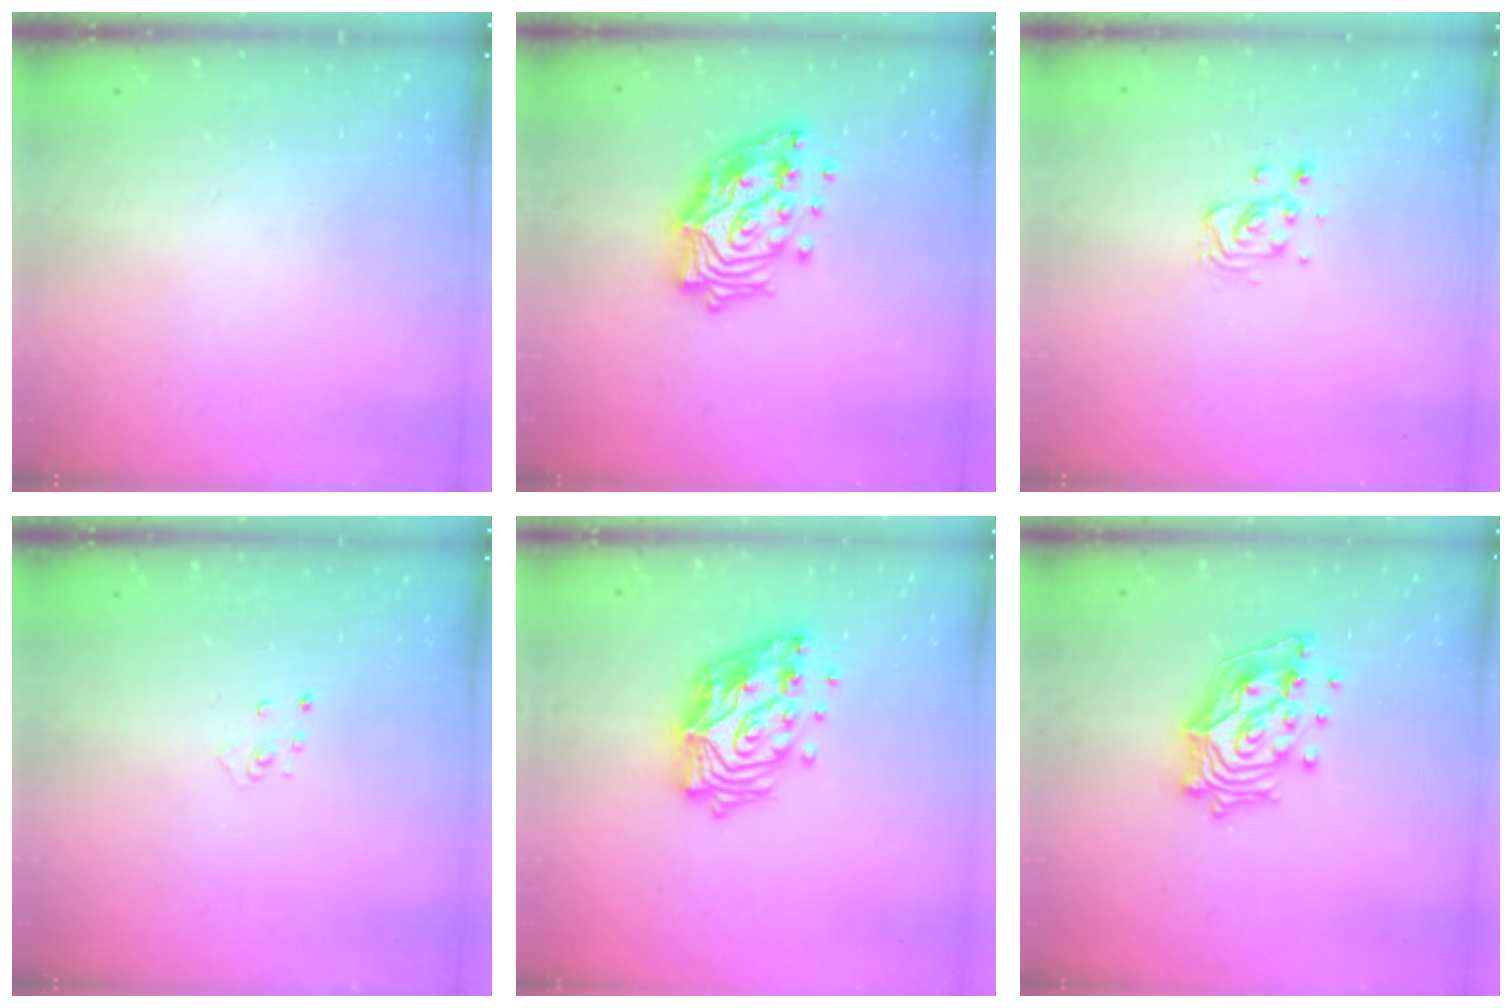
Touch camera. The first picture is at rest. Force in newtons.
{"total": 17.7, "press": 17.6, "slide": 2.0}
{"total": 7.3, "press": 7.1, "slide": 2.0}
{"total": 2.8, "press": 2.8, "slide": 0.3}
{"total": 16.1, "press": 16.0, "slide": 2.3}
{"total": 14.1, "press": 14.0, "slide": 1.7}